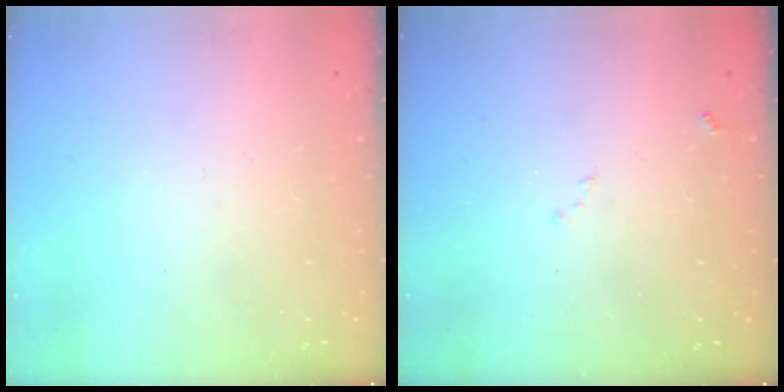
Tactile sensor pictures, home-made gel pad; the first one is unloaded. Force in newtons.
{"total": 6.5, "press": 6.5, "slide": 0.9}